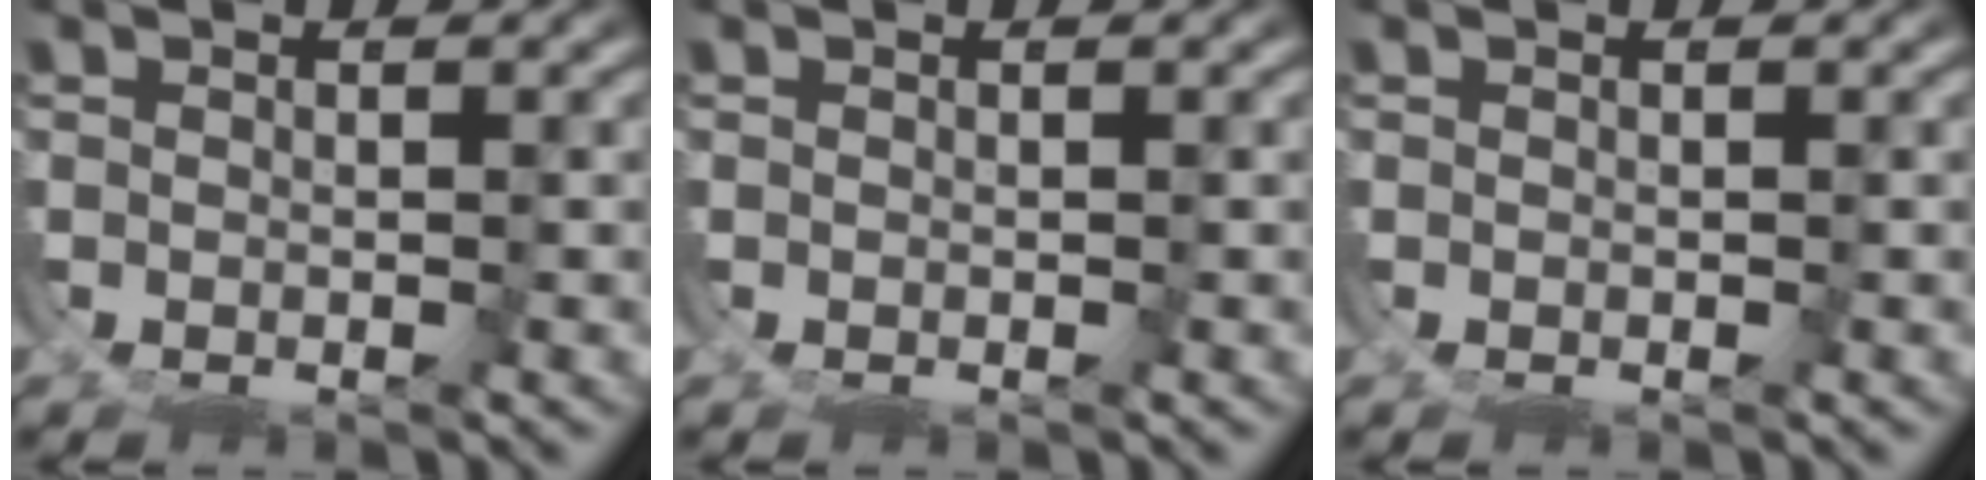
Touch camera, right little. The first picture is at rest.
{"total": 0.0}
{"total": 0.0}